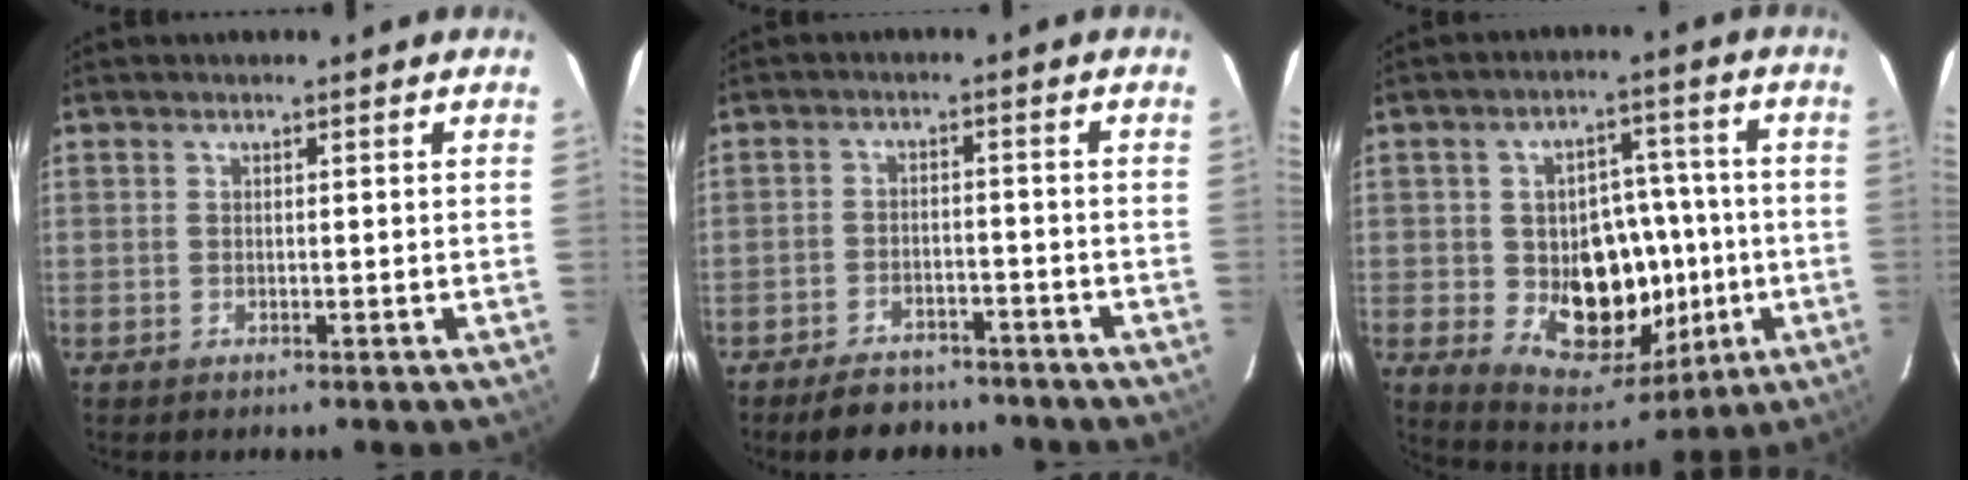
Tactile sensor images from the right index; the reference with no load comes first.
{"total": 9.2, "force": [-7.6, 4.1, 3.3], "torque": [-0.080, 0.007, -0.106]}
{"total": 15.5, "force": [-2.4, 12.1, 9.3], "torque": [-0.161, 0.010, -0.010]}